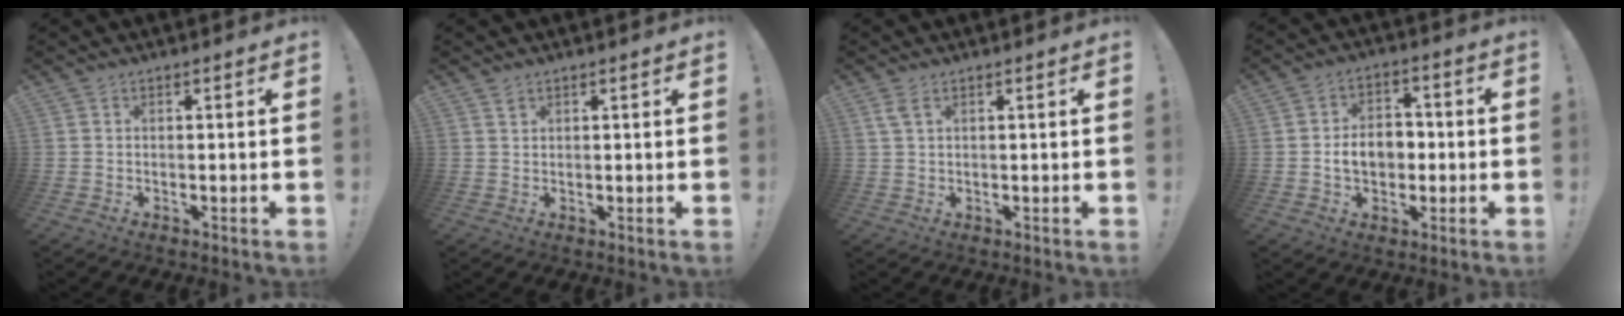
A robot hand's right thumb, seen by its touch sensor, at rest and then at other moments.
{"total": 1.3, "force": [0.9, 0.7, 0.4], "torque": [0.008, -0.007, 0.015]}
{"total": 2.9, "force": [1.4, 1.3, 2.3], "torque": [-0.046, 0.003, 0.025]}
{"total": 8.5, "force": [-0.9, 6.3, 5.6], "torque": [-0.079, 0.012, -0.016]}